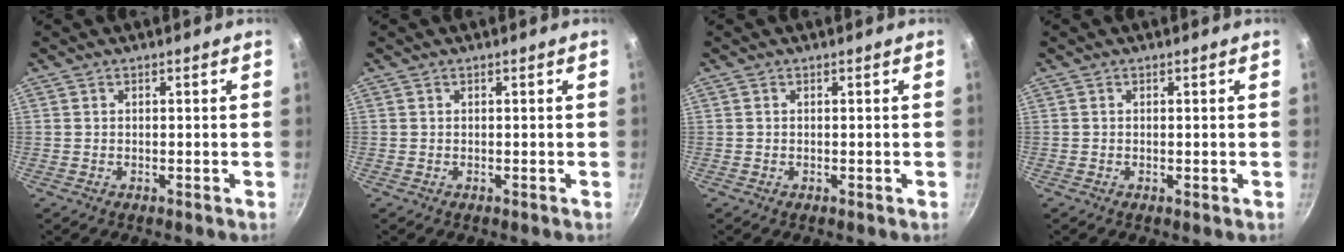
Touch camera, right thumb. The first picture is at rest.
{"total": 0.0}
{"total": 0.0}
{"total": 0.5, "force": [-0.1, 0.1, 0.5], "torque": [-0.007, 0.000, -0.002]}